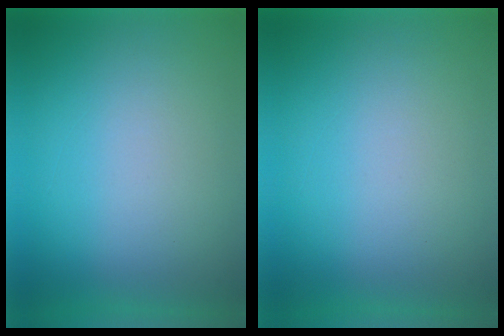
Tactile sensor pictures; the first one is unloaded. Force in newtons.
{"total": 0.0}